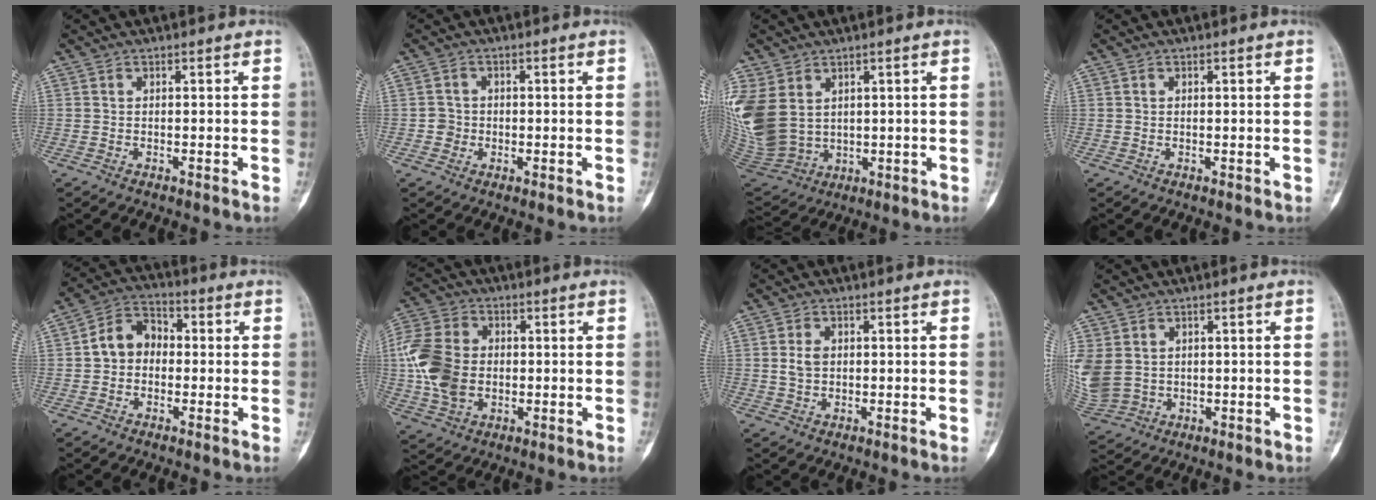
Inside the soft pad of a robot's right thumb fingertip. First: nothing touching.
{"total": 2.2, "force": [-0.5, 2.1, 0.3], "torque": [0.009, 0.008, -0.013]}
{"total": 13.5, "force": [3.5, 10.4, 7.9], "torque": [-0.182, -0.012, 0.099]}
{"total": 0.0}
{"total": 7.8, "force": [-0.2, 6.3, 4.6], "torque": [-0.057, 0.029, -0.019]}
{"total": 13.7, "force": [-0.4, 10.0, 9.4], "torque": [-0.188, 0.010, -0.008]}
{"total": 2.7, "force": [0.2, 1.9, 1.9], "torque": [-0.033, 0.004, 0.006]}
{"total": 11.7, "force": [1.2, 9.9, 6.2], "torque": [-0.176, 0.008, 0.048]}